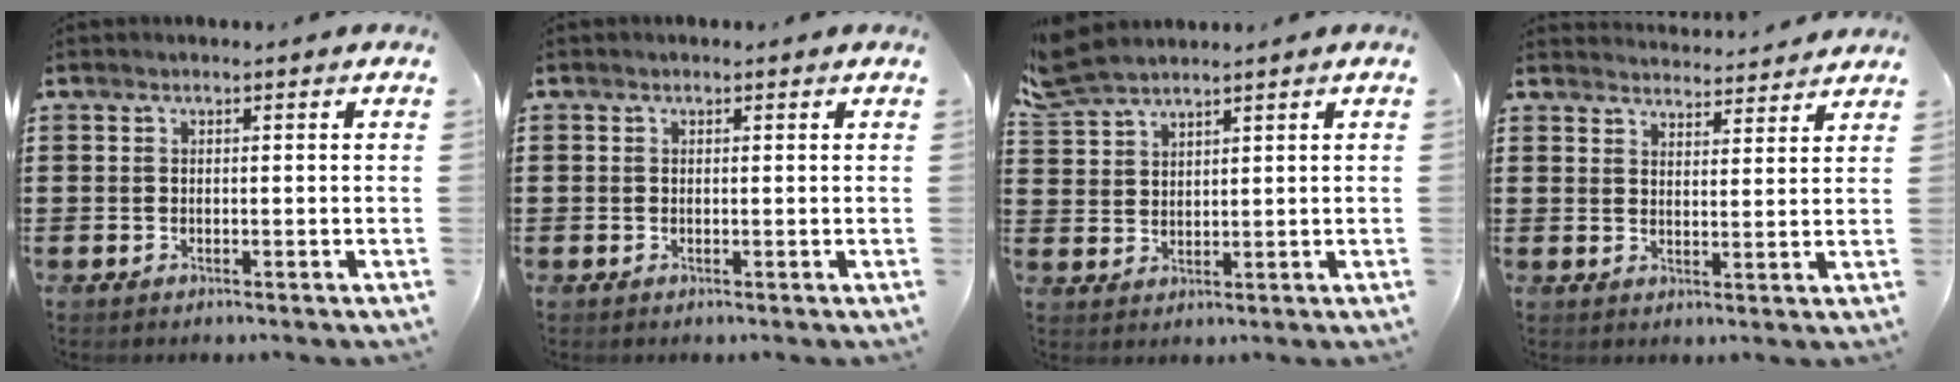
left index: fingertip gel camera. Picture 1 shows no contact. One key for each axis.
{"total": 0.8, "fx": 0.3, "fy": 0.7, "fz": 0.1, "tx": -0.006, "ty": 0.004, "tz": 0.005}
{"total": 4.7, "fx": 4.2, "fy": 1.2, "fz": 1.7, "tx": -0.048, "ty": -0.002, "tz": 0.080}
{"total": 3.5, "fx": 3.5, "fy": 0.0, "fz": 0.0, "tx": -0.003, "ty": -0.022, "tz": 0.062}